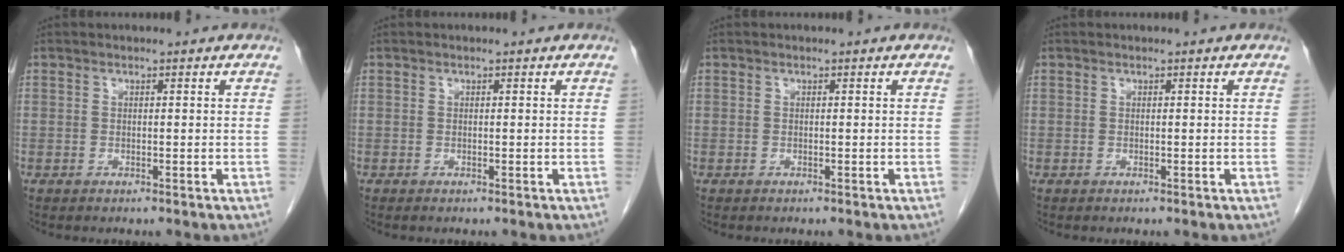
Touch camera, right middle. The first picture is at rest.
{"total": 0.0}
{"total": 0.0}
{"total": 0.0}